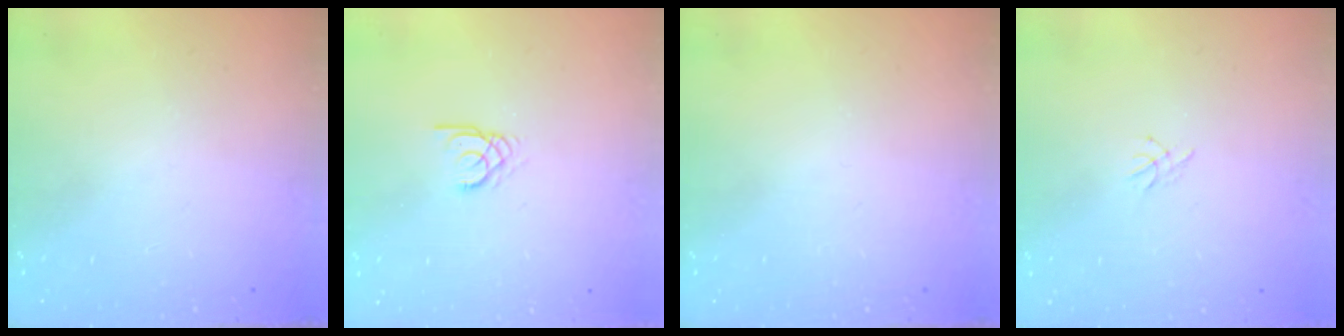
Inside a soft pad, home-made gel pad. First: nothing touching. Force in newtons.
{"total": 1.8, "press": 1.8, "slide": 0.2}
{"total": 0.0}
{"total": 0.5, "press": 0.4, "slide": 0.3}